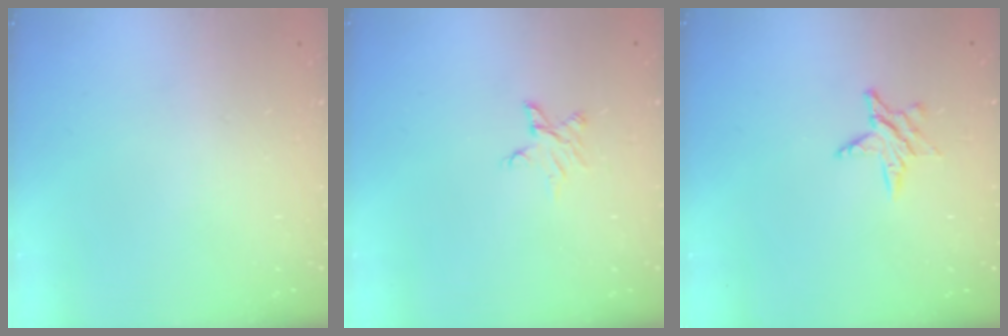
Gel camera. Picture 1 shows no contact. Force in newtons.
{"total": 2.9, "press": 2.9, "slide": 0.2}
{"total": 5.0, "press": 5.0, "slide": 0.6}